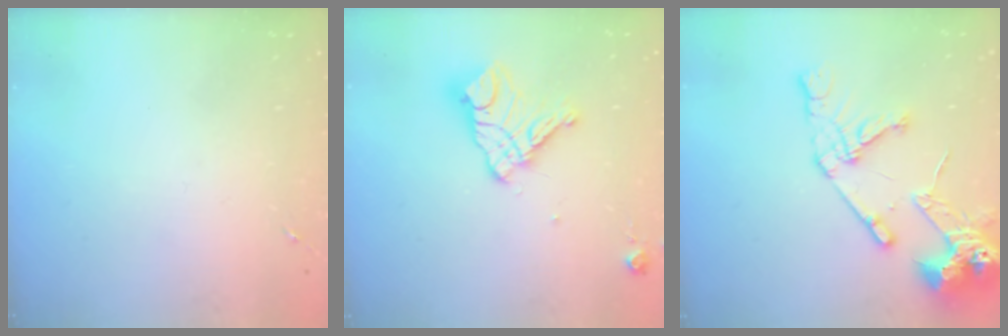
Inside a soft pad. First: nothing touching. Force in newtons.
{"total": 14.6, "press": 14.5, "slide": 1.4}
{"total": 17.1, "press": 17.0, "slide": 2.1}